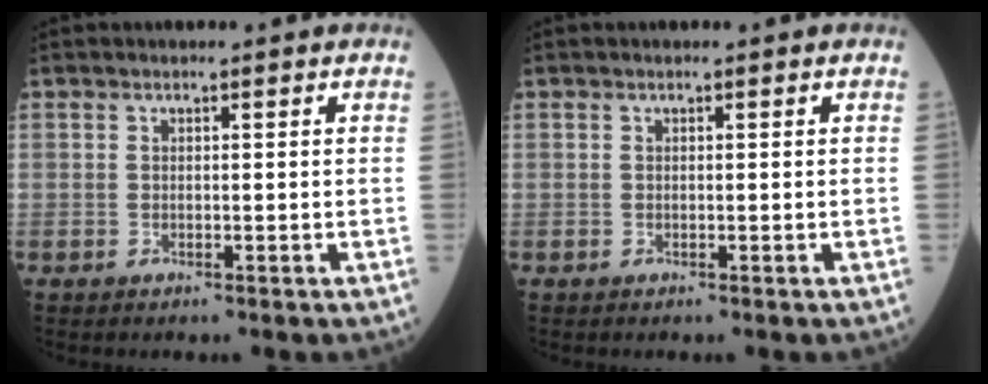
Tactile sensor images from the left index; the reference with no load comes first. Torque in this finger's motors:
{"motor_torque": [0.00, 0.00, 0.00, 0.00]}